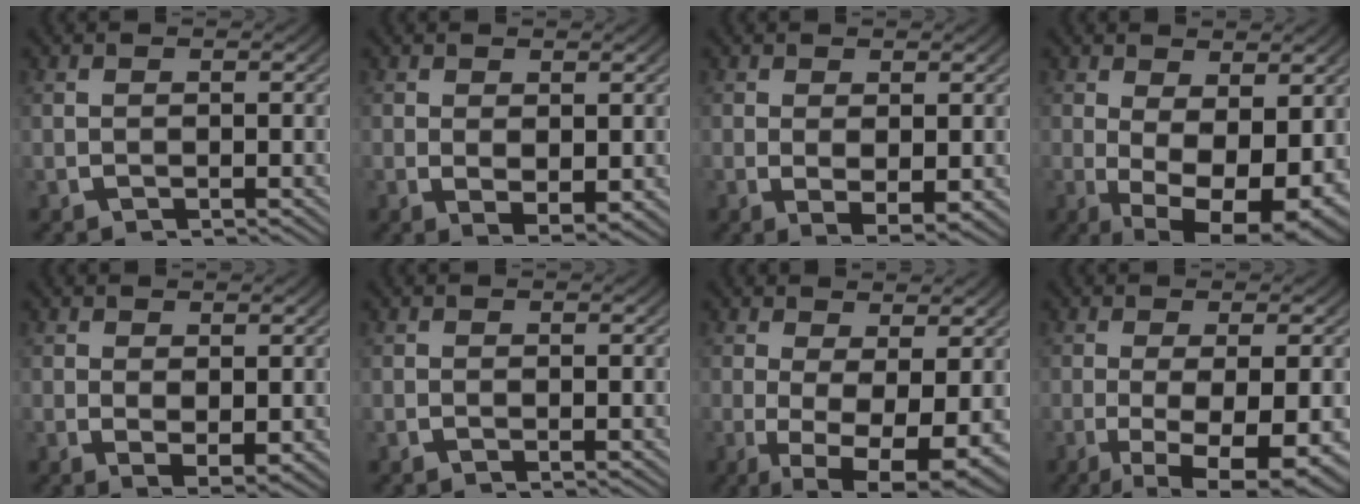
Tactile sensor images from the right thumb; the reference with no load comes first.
{"total": 2.9, "force": [-0.1, 2.0, 2.1], "torque": [-0.037, -0.014, 0.004]}
{"total": 3.5, "force": [-0.6, 2.1, 2.7], "torque": [-0.048, -0.017, -0.003]}
{"total": 10.2, "force": [-2.7, 5.9, 7.8], "torque": [-0.136, -0.057, -0.022]}
{"total": 2.9, "force": [-0.1, 1.9, 2.2], "torque": [-0.037, -0.014, 0.004]}
{"total": 0.0}
{"total": 8.7, "force": [-2.4, 4.3, 7.2], "torque": [-0.117, -0.045, -0.023]}
{"total": 9.0, "force": [-3.1, 3.8, 7.5], "torque": [-0.131, -0.034, -0.036]}